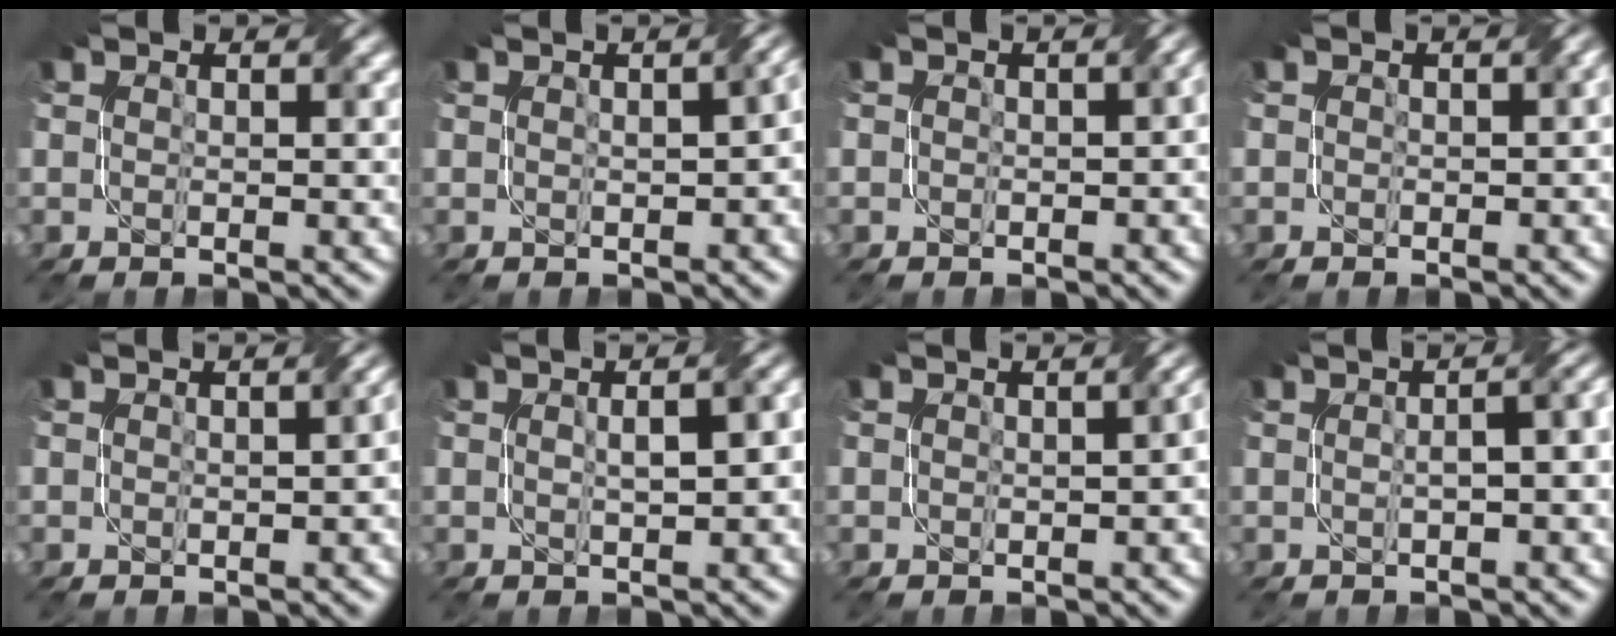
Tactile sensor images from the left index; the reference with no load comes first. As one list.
[{"total": 3.2, "force": [0.0, 1.3, 2.9], "torque": [-0.031, 0.005, 0.009]}, {"total": 2.7, "force": [0.1, 1.8, 2.0], "torque": [-0.013, -0.002, 0.001]}, {"total": 1.9, "force": [0.2, 1.4, 1.2], "torque": [-0.011, -0.004, -0.001]}, {"total": 1.9, "force": [0.0, 0.9, 1.7], "torque": [-0.016, 0.003, 0.003]}, {"total": 4.7, "force": [0.6, 1.7, 4.3], "torque": [-0.046, 0.021, 0.008]}, {"total": 2.3, "force": [0.0, 1.0, 2.0], "torque": [-0.017, 0.003, 0.004]}, {"total": 6.4, "force": [0.6, 3.1, 5.5], "torque": [-0.038, 0.022, -0.009]}]